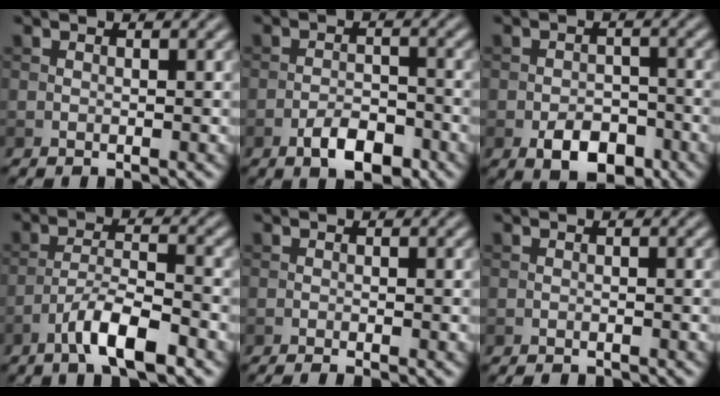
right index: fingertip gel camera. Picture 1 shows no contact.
{"total": 3.8, "force": [-2.3, 1.7, 2.6], "torque": [-0.038, 0.005, -0.041]}
{"total": 4.4, "force": [-2.3, 2.6, 2.7], "torque": [-0.040, -0.004, -0.041]}
{"total": 5.8, "force": [-3.7, 1.3, 4.3], "torque": [-0.076, 0.006, -0.070]}
{"total": 1.3, "force": [-0.7, 0.3, 1.1], "torque": [-0.010, -0.002, -0.014]}
{"total": 0.6, "force": [-0.6, 0.1, 0.1], "torque": [0.001, -0.002, -0.009]}